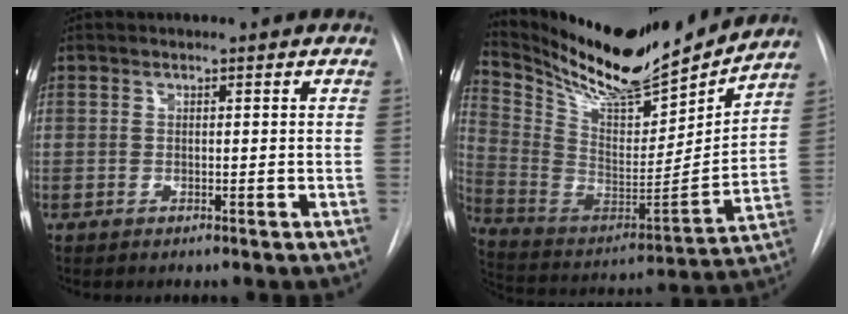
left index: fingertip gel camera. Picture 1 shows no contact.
{"total": 22.3, "force": [19.9, 3.8, 9.3], "torque": [-0.180, -0.033, 0.328]}